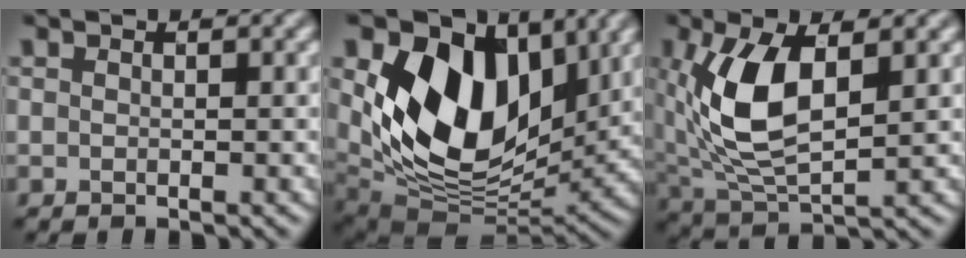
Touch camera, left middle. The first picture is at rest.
{"total": 13.5, "force": [4.1, 8.4, 9.7], "torque": [-0.167, -0.003, 0.073]}
{"total": 8.7, "force": [1.5, 4.5, 7.3], "torque": [-0.169, -0.001, 0.029]}